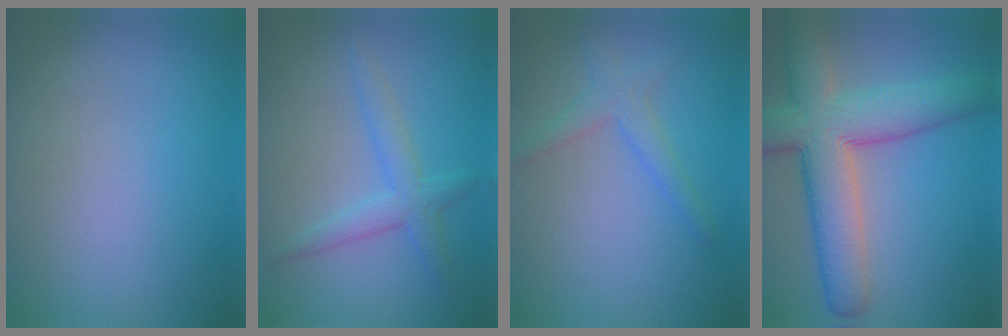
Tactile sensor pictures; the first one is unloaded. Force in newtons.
{"total": 2.8, "press": 2.8, "slide": 0.1}
{"total": 2.2, "press": 2.2, "slide": 0.1}
{"total": 9.1, "press": 9.0, "slide": 0.7}